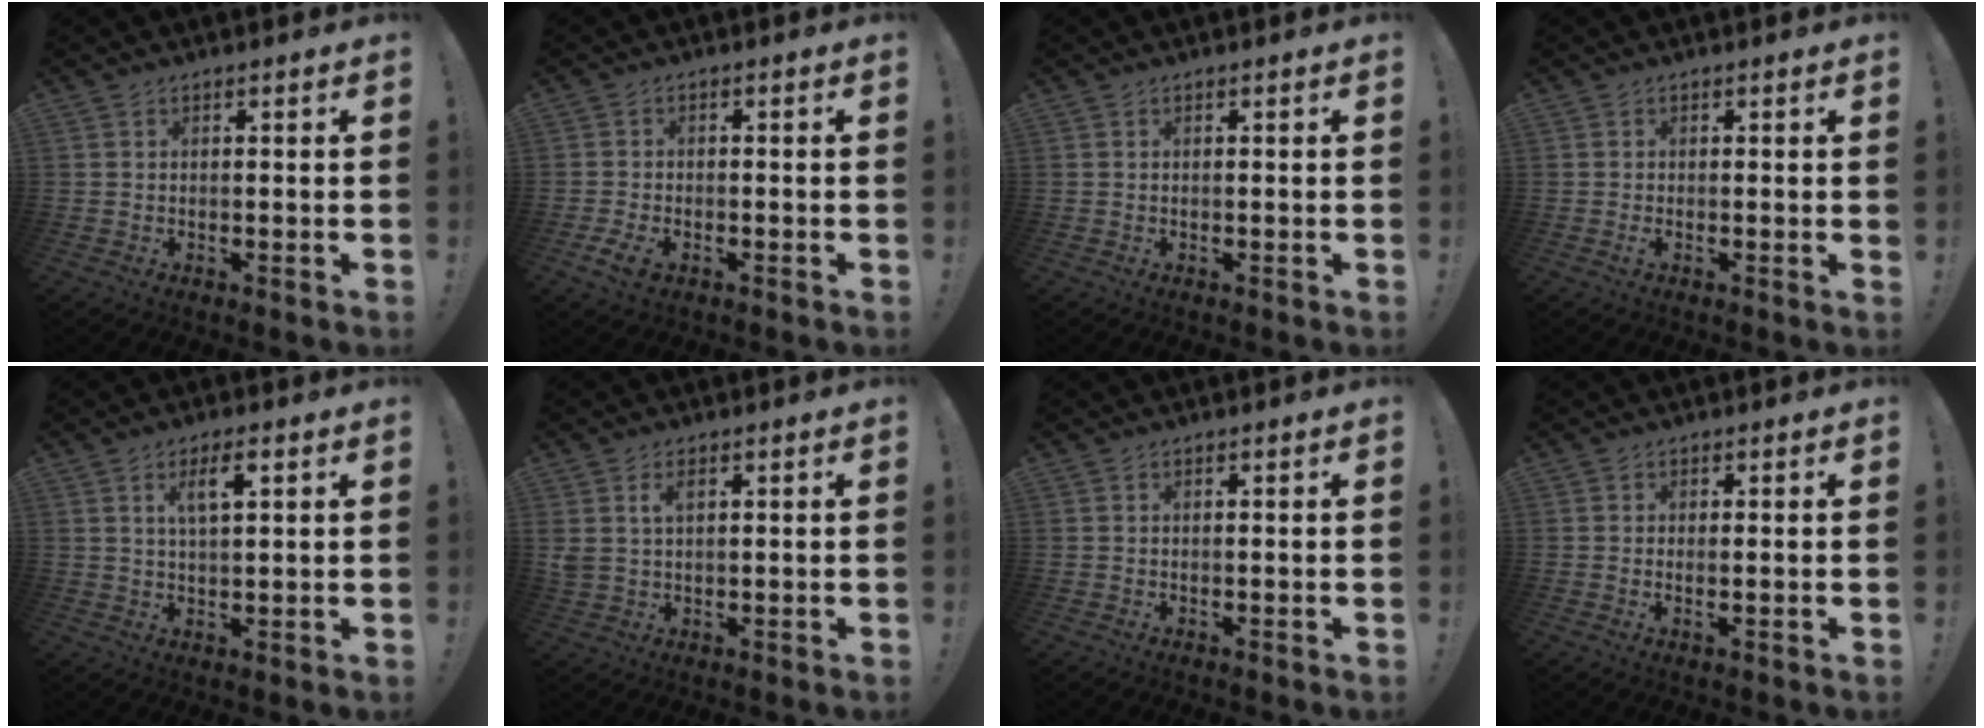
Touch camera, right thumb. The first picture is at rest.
{"total": 4.6, "force": [-2.3, 2.4, 3.3], "torque": [-0.079, 0.002, -0.041]}
{"total": 0.0}
{"total": 1.2, "force": [0.2, 0.1, 1.2], "torque": [-0.020, -0.002, 0.002]}
{"total": 5.7, "force": [2.4, 1.6, 4.9], "torque": [-0.082, -0.004, 0.036]}
{"total": 3.9, "force": [1.6, 2.1, 2.9], "torque": [-0.052, 0.000, 0.029]}
{"total": 0.0}
{"total": 1.0, "force": [0.3, -0.2, 1.0], "torque": [-0.009, -0.008, 0.002]}